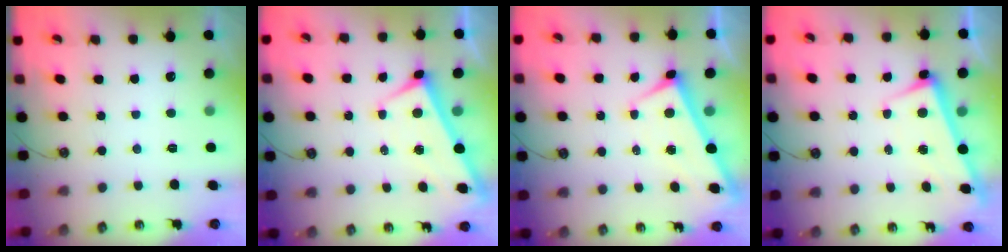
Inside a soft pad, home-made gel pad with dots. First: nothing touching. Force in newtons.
{"total": 0.9, "press": 0.3, "slide": 0.8}
{"total": 0.9, "press": 0.3, "slide": 0.8}
{"total": 2.6, "press": 2.5, "slide": 0.7}